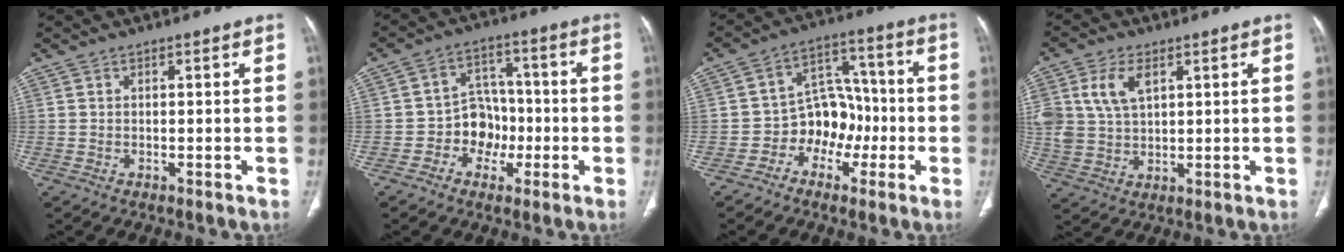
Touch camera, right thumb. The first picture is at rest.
{"total": 8.1, "force": [-2.4, 6.8, 3.8], "torque": [-0.014, 0.035, -0.047]}
{"total": 10.0, "force": [-3.2, 7.9, 5.4], "torque": [-0.035, 0.049, -0.060]}
{"total": 9.8, "force": [3.6, 6.0, 6.8], "torque": [-0.140, -0.001, 0.076]}